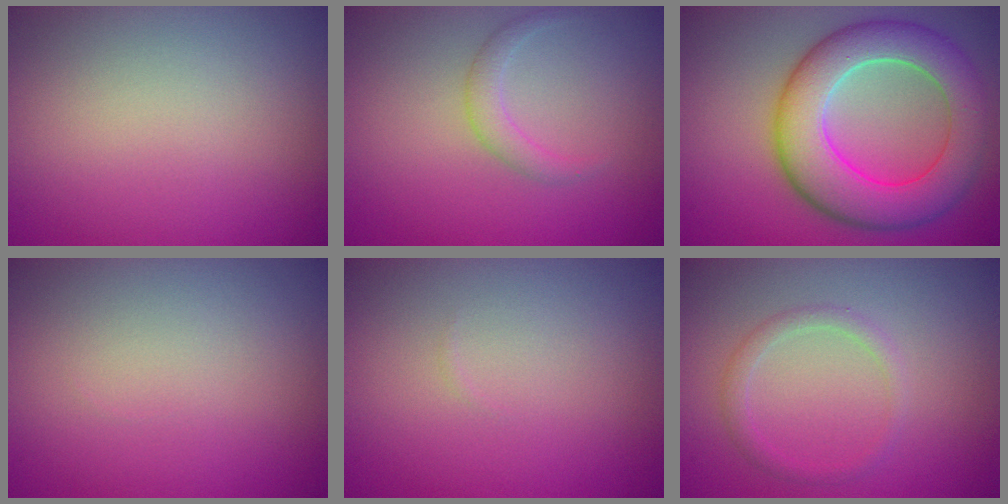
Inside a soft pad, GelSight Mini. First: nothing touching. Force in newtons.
{"total": 1.6, "press": 1.6, "slide": 0.0}
{"total": 8.8, "press": 8.8, "slide": 0.4}
{"total": 0.0}
{"total": 0.0}
{"total": 1.5, "press": 1.5, "slide": 0.1}